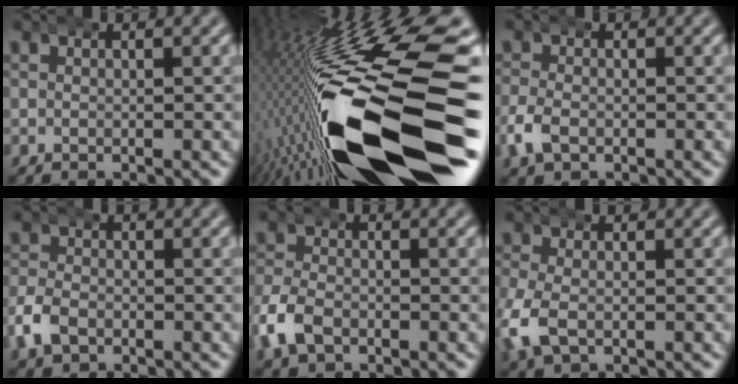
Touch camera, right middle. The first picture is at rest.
{"total": 26.2, "force": [-4.7, 10.7, 23.5], "torque": [-0.401, -0.027, -0.037]}
{"total": 2.5, "force": [-1.0, 1.8, 1.3], "torque": [-0.039, 0.000, -0.018]}
{"total": 2.8, "force": [-1.2, 2.1, 1.4], "torque": [-0.038, 0.002, -0.025]}
{"total": 3.5, "force": [-1.6, 2.6, 1.8], "torque": [-0.053, -0.001, -0.029]}
{"total": 3.6, "force": [-0.9, 2.7, 2.2], "torque": [-0.079, -0.013, -0.007]}